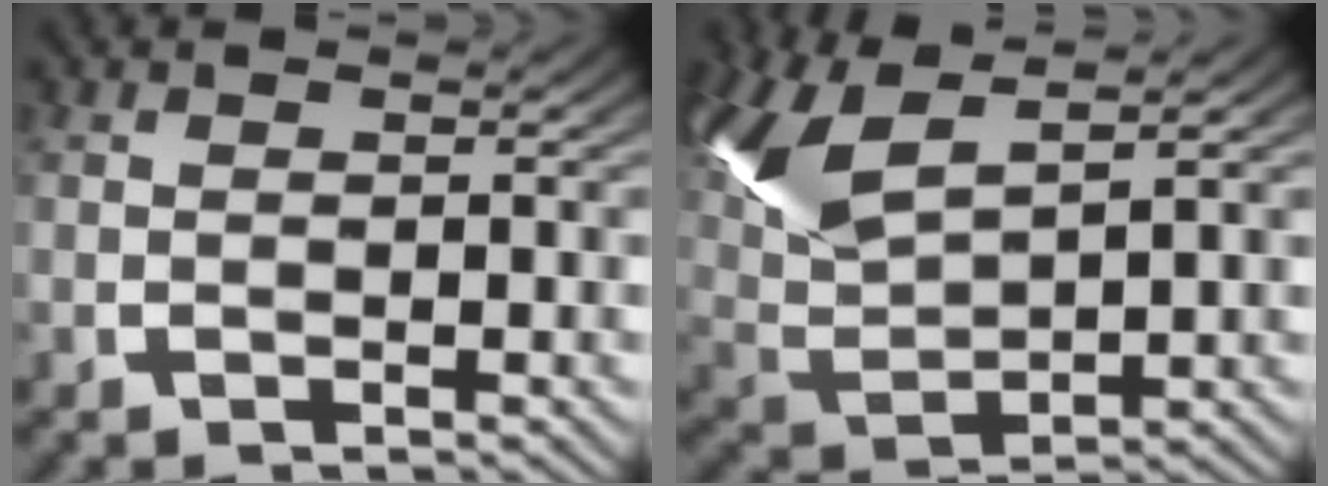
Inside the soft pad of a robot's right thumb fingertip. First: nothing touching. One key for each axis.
{"total": 7.6, "fx": 3.1, "fy": 4.4, "fz": 5.4, "tx": -0.138, "ty": -0.008, "tz": 0.066}